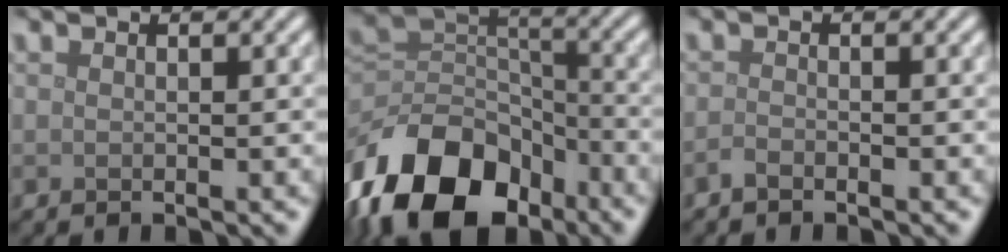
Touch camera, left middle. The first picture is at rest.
{"total": 13.6, "force": [-8.4, 8.3, 6.9], "torque": [-0.146, 0.002, -0.158]}
{"total": 0.8, "force": [-0.7, 0.2, 0.3], "torque": [-0.007, 0.000, -0.015]}